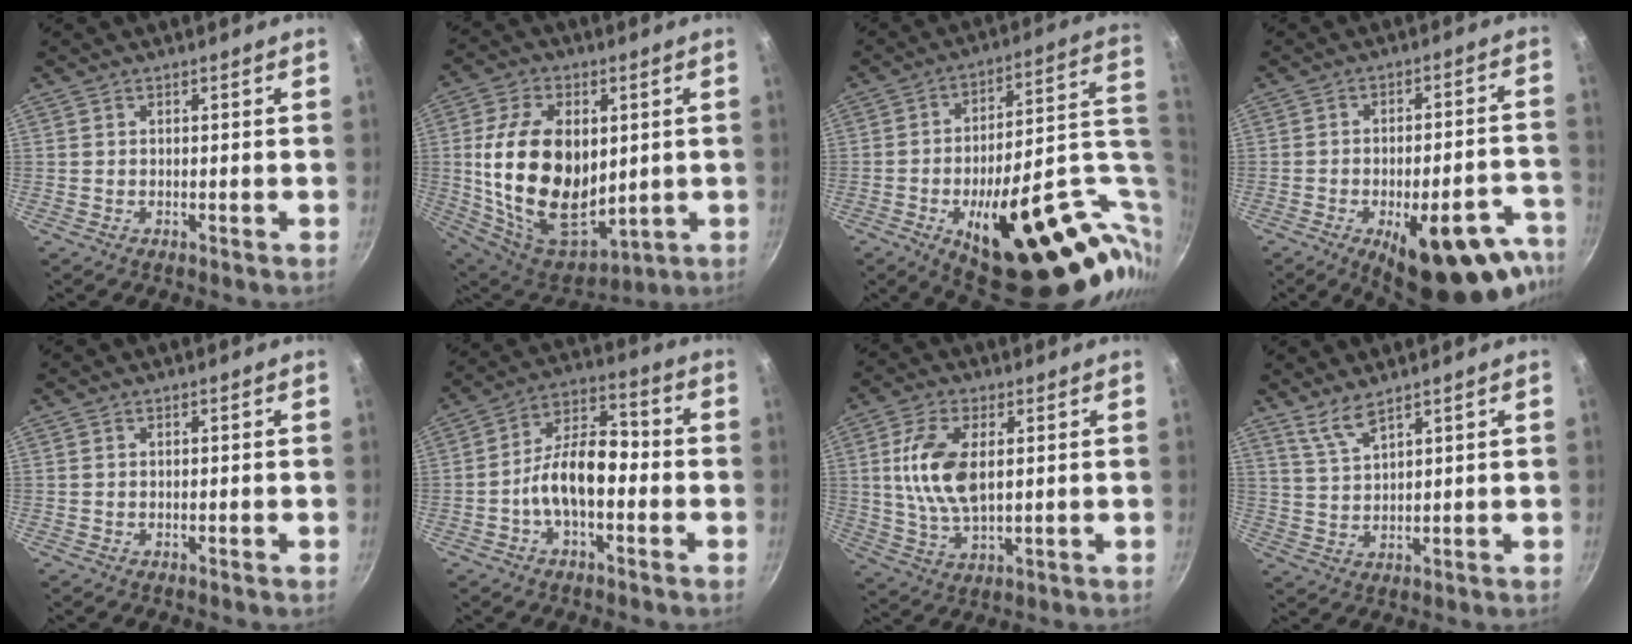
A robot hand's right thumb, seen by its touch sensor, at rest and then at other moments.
{"total": 24.8, "force": [-1.2, 17.1, 17.9], "torque": [-0.265, 0.004, -0.002]}
{"total": 33.1, "force": [-4.7, 14.6, 29.4], "torque": [-0.364, 0.011, -0.039]}
{"total": 22.0, "force": [-12.3, 8.7, 16.1], "torque": [-0.134, 0.048, -0.160]}
{"total": 0.0}
{"total": 11.1, "force": [-2.7, 6.0, 8.9], "torque": [-0.128, 0.052, -0.059]}
{"total": 11.0, "force": [2.0, 5.5, 9.3], "torque": [-0.178, -0.004, 0.040]}
{"total": 4.5, "force": [3.7, 0.4, 2.6], "torque": [-0.053, -0.027, 0.081]}